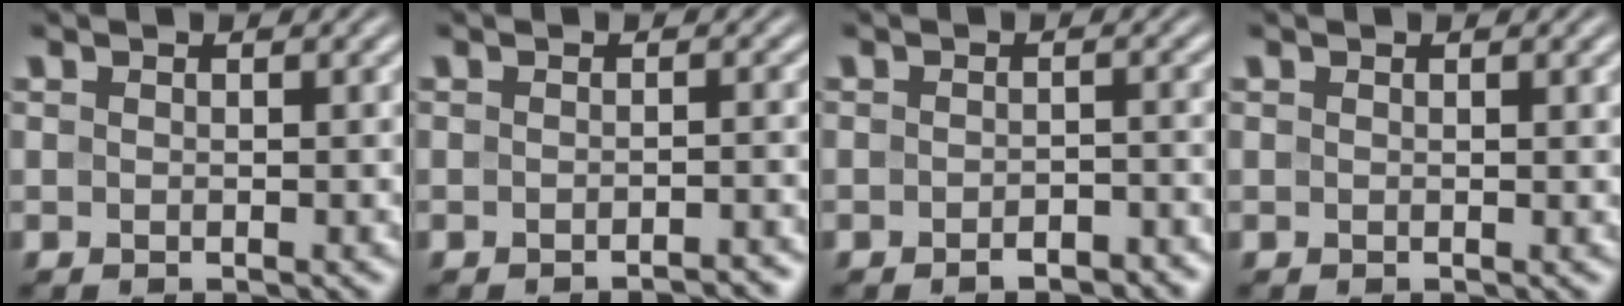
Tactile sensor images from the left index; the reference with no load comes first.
{"total": 2.1, "force": [-1.9, 0.3, 0.8], "torque": [0.002, 0.009, -0.022]}
{"total": 2.4, "force": [-1.8, 0.9, 1.3], "torque": [-0.016, 0.005, -0.023]}
{"total": 0.9, "force": [0.4, 0.2, 0.8], "torque": [-0.008, 0.003, 0.004]}